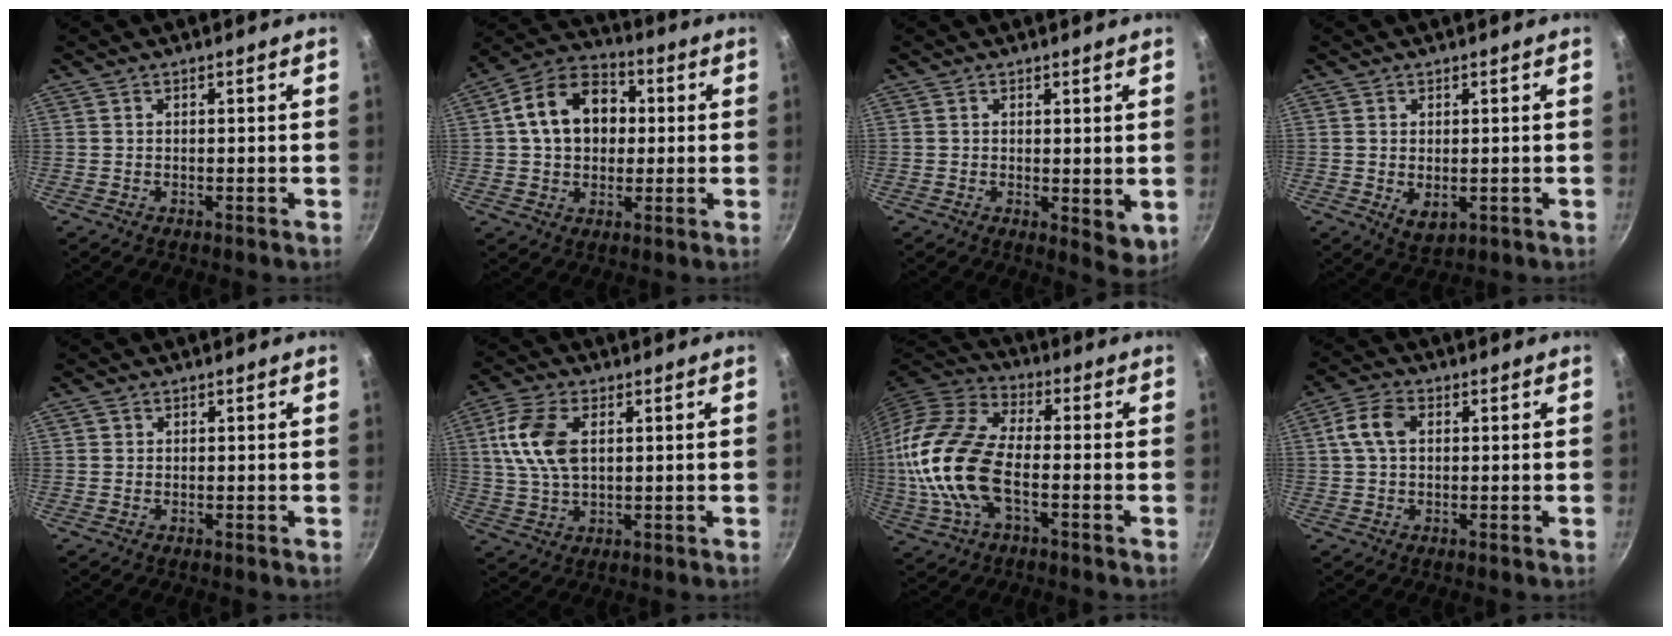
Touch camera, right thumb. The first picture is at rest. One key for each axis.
{"total": 14.4, "fx": 1.9, "fy": 10.9, "fz": 9.3, "tx": -0.124, "ty": 0.027, "tz": 0.017}
{"total": 4.8, "fx": 0.4, "fy": 2.3, "fz": 4.2, "tx": -0.057, "ty": -0.013, "tz": 0.009}
{"total": 4.0, "fx": -0.5, "fy": 2.5, "fz": 3.1, "tx": -0.050, "ty": -0.015, "tz": -0.001}
{"total": 0.8, "fx": 0.2, "fy": 0.7, "fz": 0.1, "tx": 0.001, "ty": 0.001, "tz": 0.000}
{"total": 10.8, "fx": 2.4, "fy": 6.2, "fz": 8.5, "tx": -0.162, "ty": 0.004, "tz": 0.044}
{"total": 18.6, "fx": -2.7, "fy": 9.6, "fz": 15.7, "tx": -0.314, "ty": 0.026, "tz": -0.063}
{"total": 6.2, "fx": 1.2, "fy": 3.9, "fz": 4.7, "tx": -0.097, "ty": 0.017, "tz": 0.017}